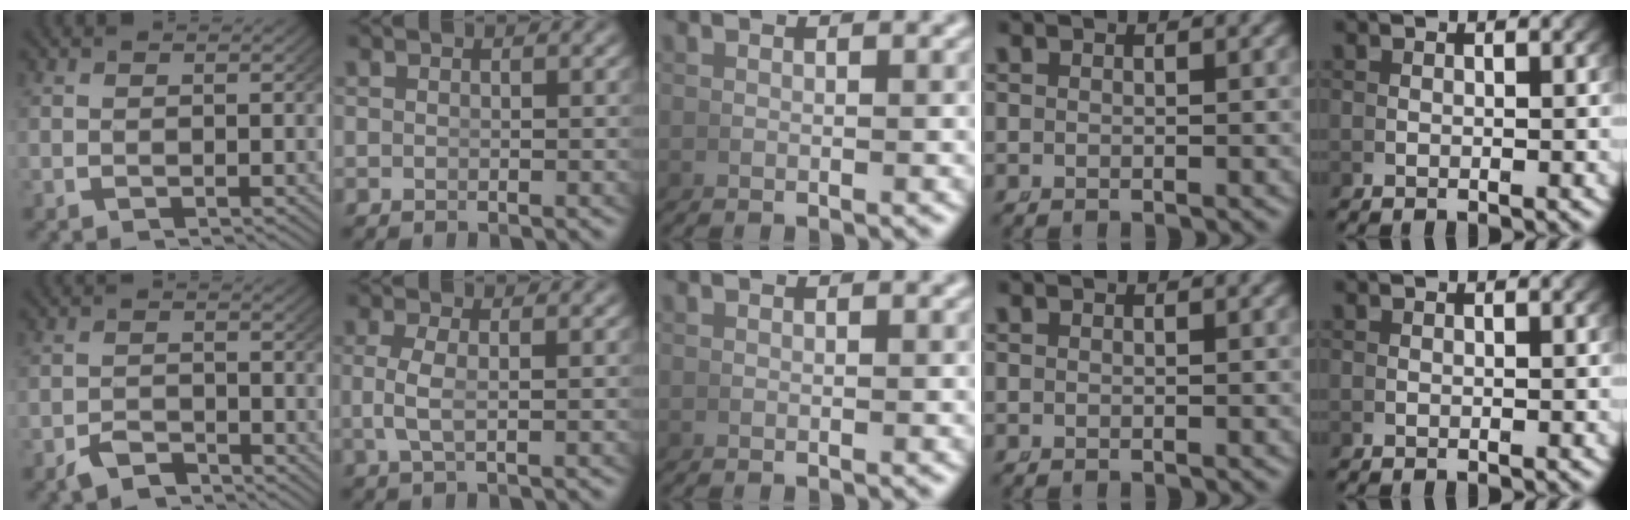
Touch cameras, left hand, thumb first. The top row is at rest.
{"thumb": {"total": 2.3, "force": [-2.0, 0.9, 0.6], "torque": [-0.006, -0.008, -0.035]}, "index": {"total": 2.0, "force": [-0.1, 0.4, 2.0], "torque": [-0.053, -0.012, 0.008]}}